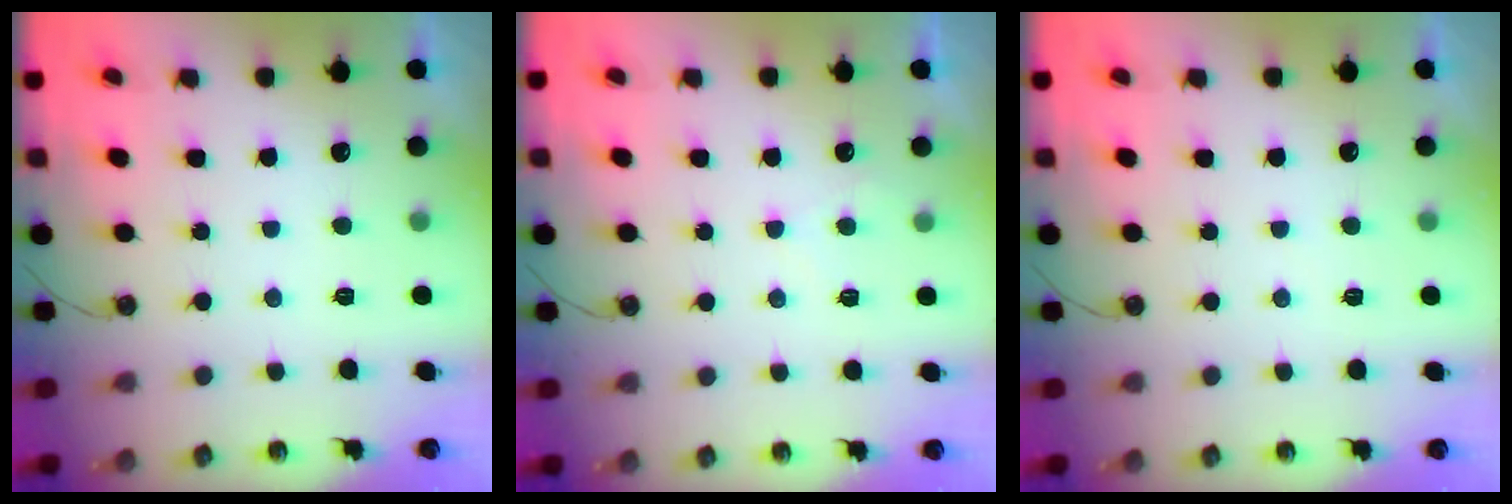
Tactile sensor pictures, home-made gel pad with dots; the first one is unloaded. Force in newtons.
{"total": 4.6, "press": 4.6, "slide": 0.4}
{"total": 3.1, "press": 3.1, "slide": 0.3}